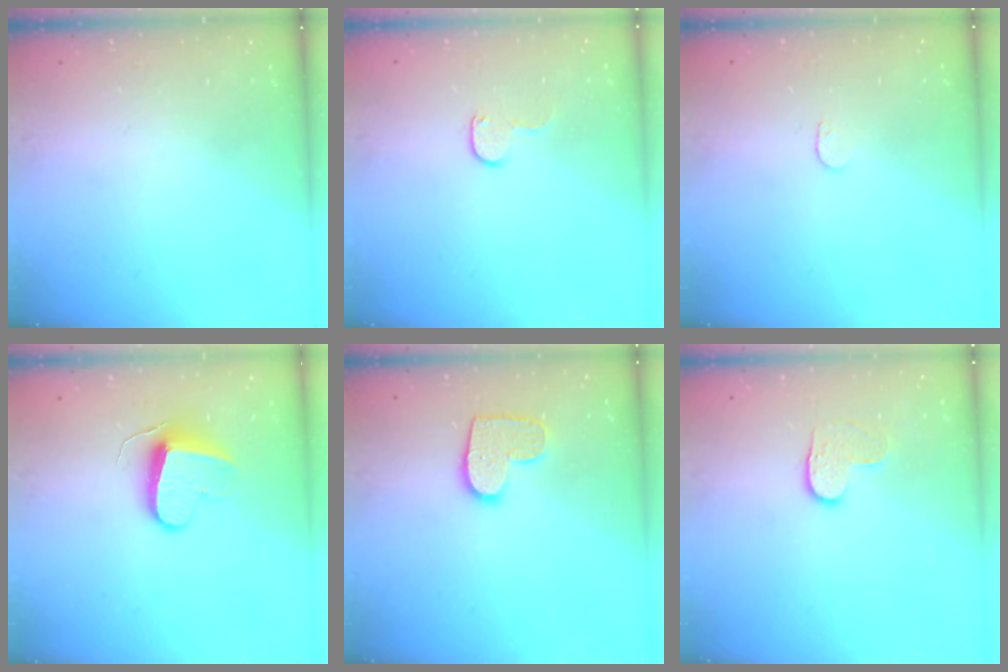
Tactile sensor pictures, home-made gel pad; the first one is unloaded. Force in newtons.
{"total": 5.6, "press": 5.5, "slide": 0.5}
{"total": 3.6, "press": 3.6, "slide": 0.3}
{"total": 8.5, "press": 8.5, "slide": 0.3}
{"total": 9.9, "press": 9.9, "slide": 0.4}
{"total": 4.0, "press": 3.9, "slide": 0.4}